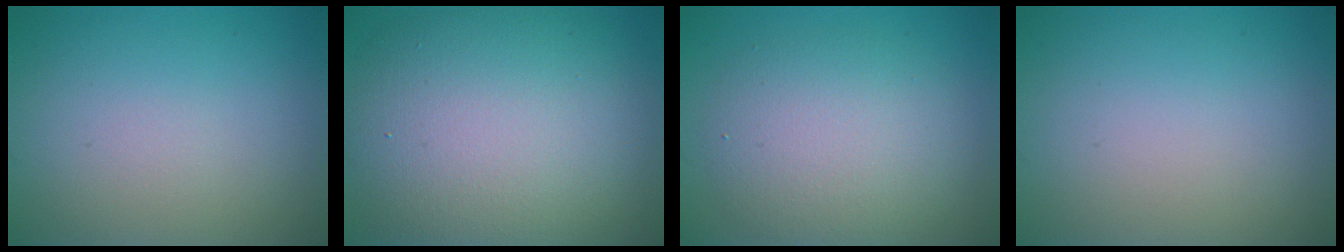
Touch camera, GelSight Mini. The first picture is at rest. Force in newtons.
{"total": 12.9, "press": 12.8, "slide": 1.2}
{"total": 5.6, "press": 5.6, "slide": 0.3}
{"total": 0.0}